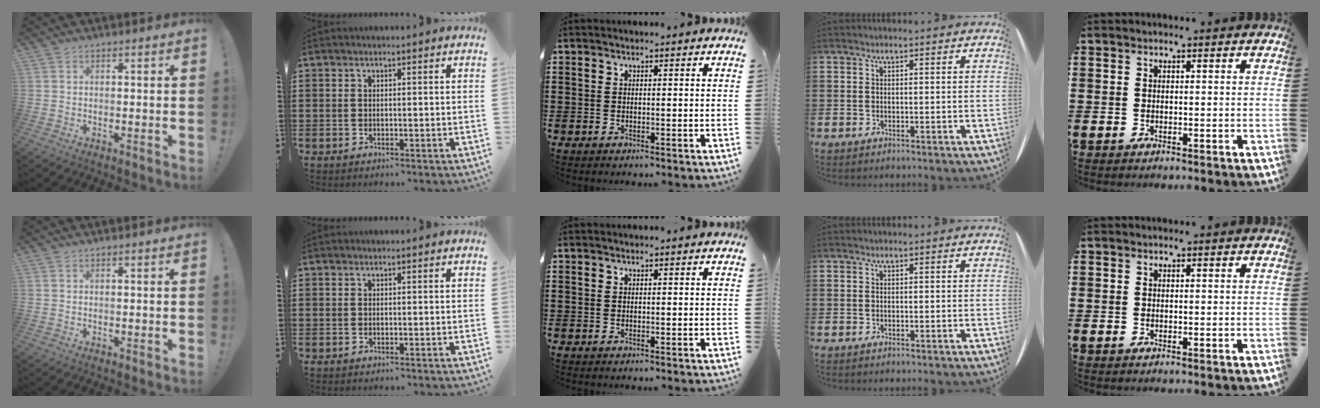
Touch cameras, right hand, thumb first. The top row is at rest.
{}